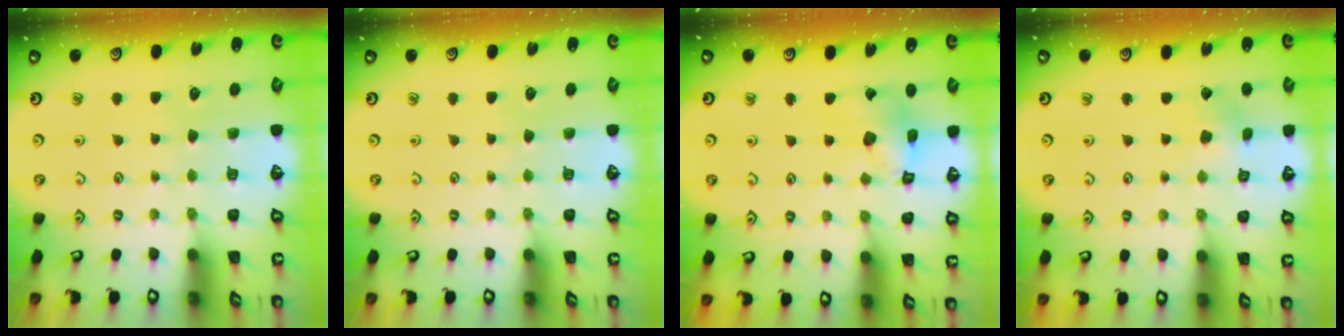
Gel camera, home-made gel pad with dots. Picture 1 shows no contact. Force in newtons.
{"total": 0.0}
{"total": 9.7, "press": 9.7, "slide": 1.1}
{"total": 2.1, "press": 2.1, "slide": 0.1}